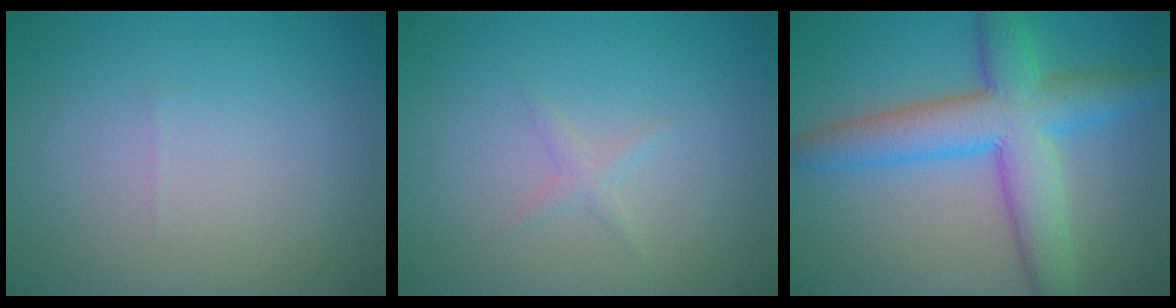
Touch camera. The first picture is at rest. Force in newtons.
{"total": 0.9, "press": 0.8, "slide": 0.1}
{"total": 7.6, "press": 7.6, "slide": 0.1}